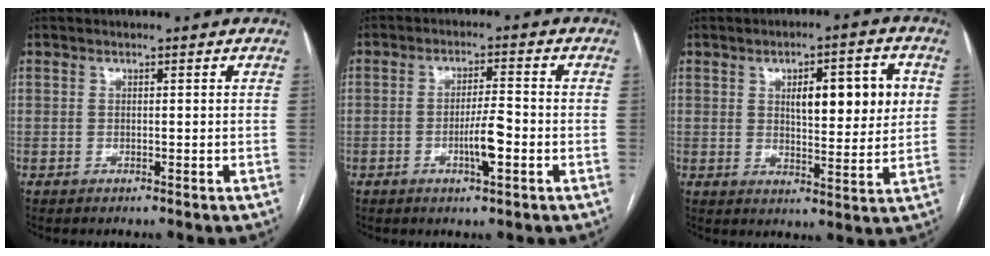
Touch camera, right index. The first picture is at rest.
{"total": 5.2, "force": [-1.8, 0.6, 4.8], "torque": [-0.087, -0.002, -0.030]}
{"total": 10.6, "force": [2.7, 3.0, 9.8], "torque": [-0.141, 0.011, 0.042]}